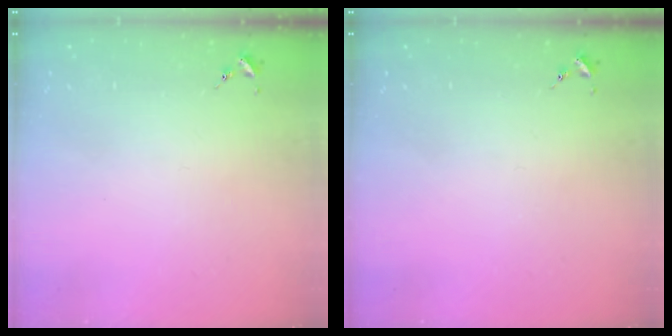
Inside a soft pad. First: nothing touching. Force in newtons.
{"total": 0.0}